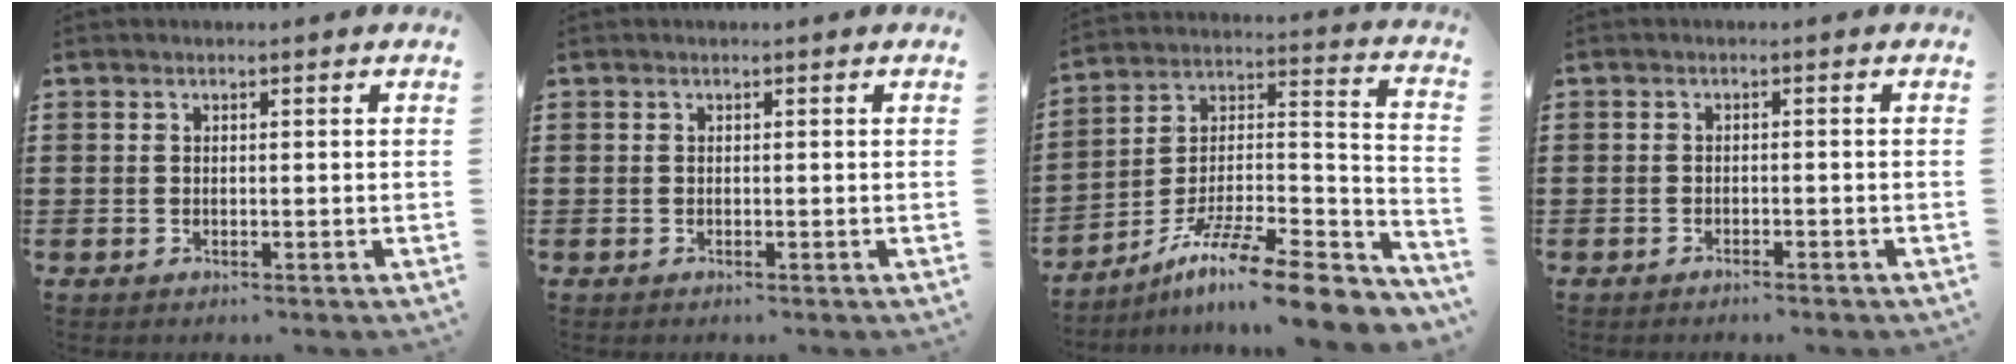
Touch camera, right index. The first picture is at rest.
{"total": 0.0}
{"total": 13.2, "force": [-9.3, 2.5, 9.0], "torque": [-0.144, 0.021, -0.163]}
{"total": 1.0, "force": [-1.0, 0.1, 0.3], "torque": [-0.008, 0.000, -0.020]}